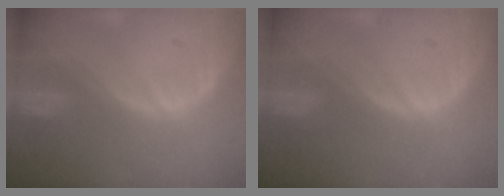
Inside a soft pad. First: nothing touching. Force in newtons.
{"total": 0.0}